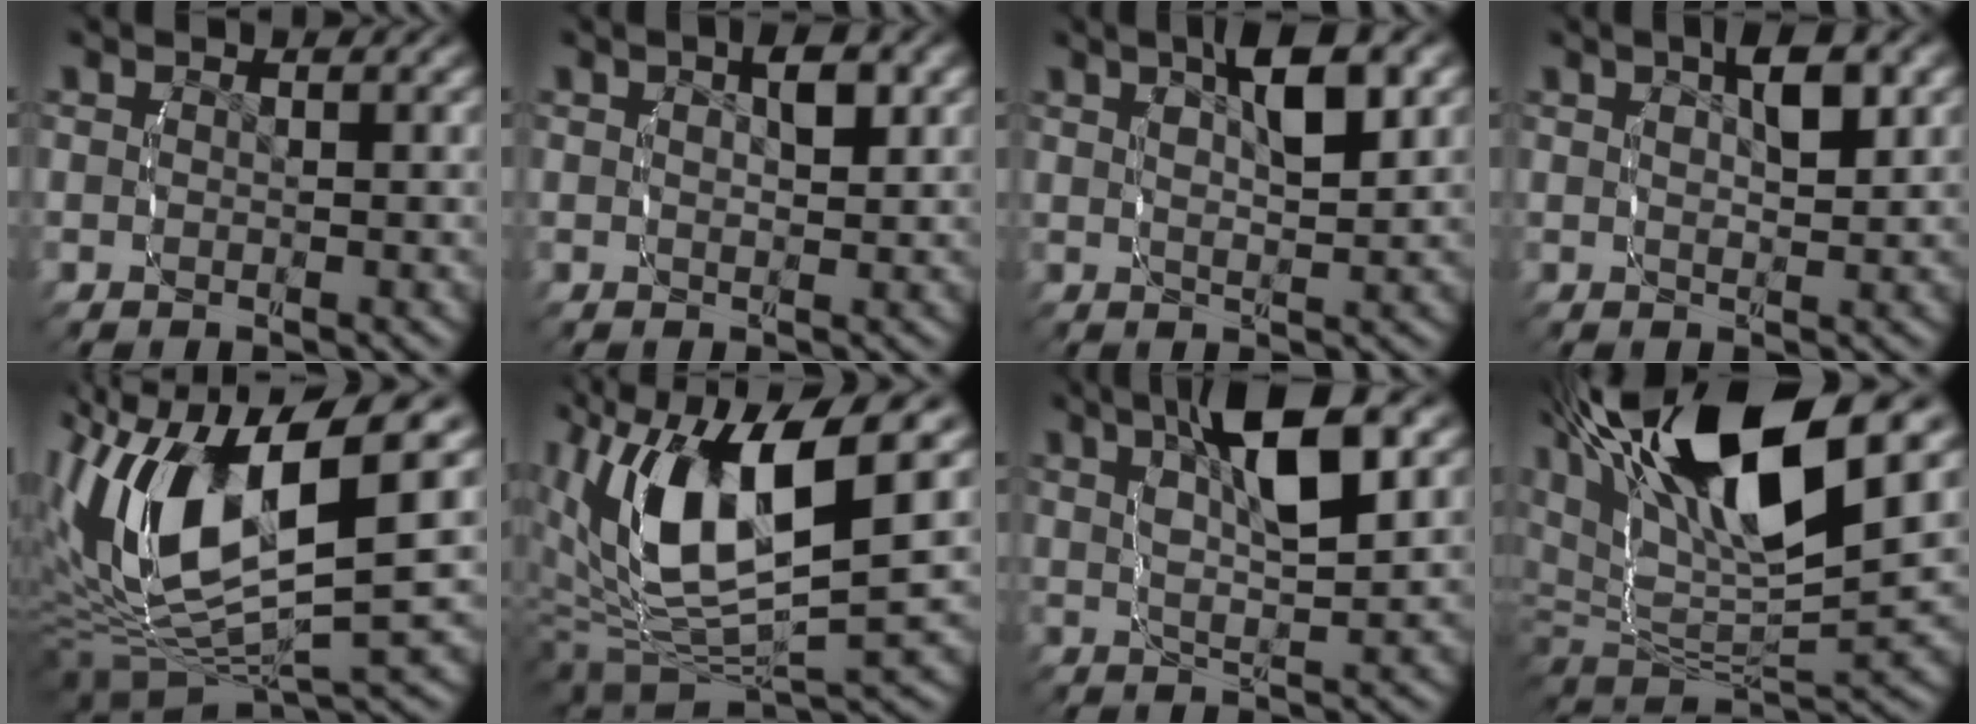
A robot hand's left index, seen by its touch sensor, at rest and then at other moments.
{"total": 1.1, "force": [0.1, 0.9, 0.7], "torque": [-0.010, 0.009, -0.006]}
{"total": 3.5, "force": [1.3, 1.4, 2.9], "torque": [-0.057, 0.011, 0.018]}
{"total": 2.1, "force": [0.7, 1.1, 1.7], "torque": [-0.030, 0.012, 0.006]}
{"total": 13.5, "force": [-1.2, 9.0, 10.0], "torque": [-0.237, -0.029, -0.009]}
{"total": 12.1, "force": [-0.7, 8.2, 8.8], "torque": [-0.212, -0.036, 0.007]}
{"total": 6.8, "force": [2.3, 2.6, 5.8], "torque": [-0.116, 0.022, 0.028]}
{"total": 14.6, "force": [3.5, 8.8, 11.1], "torque": [-0.230, 0.005, 0.049]}